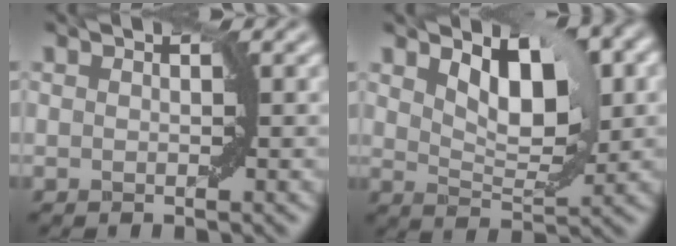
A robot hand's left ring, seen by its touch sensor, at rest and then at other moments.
{"total": 6.1, "force": [2.0, 2.9, 5.0], "torque": [-0.080, 0.000, 0.036]}